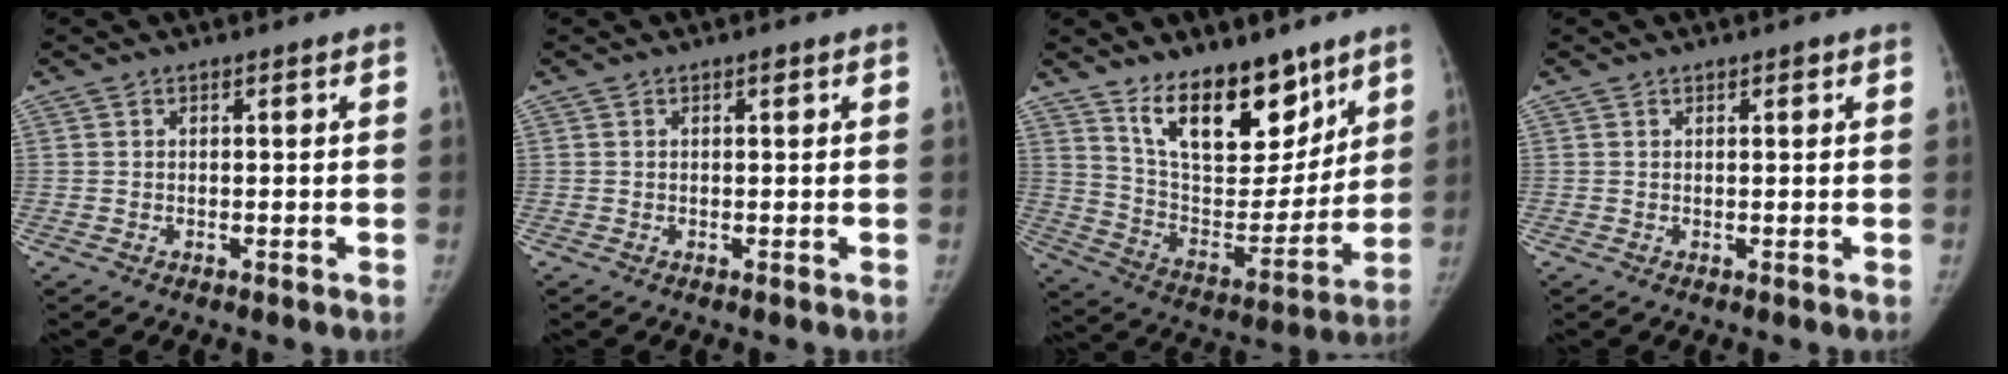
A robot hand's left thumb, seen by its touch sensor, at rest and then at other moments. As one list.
[{"total": 0.7, "force": [0.4, 0.2, 0.5], "torque": [-0.006, 0.000, 0.004]}, {"total": 18.9, "force": [12.7, 8.7, 10.9], "torque": [-0.115, -0.089, 0.224]}, {"total": 0.9, "force": [0.5, 0.3, 0.6], "torque": [-0.005, -0.001, 0.007]}]